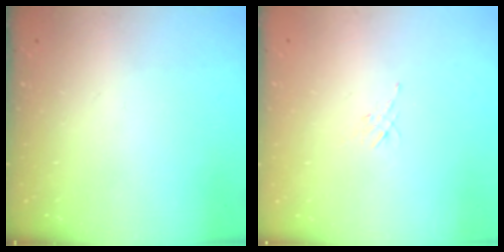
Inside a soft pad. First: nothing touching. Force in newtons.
{"total": 2.1, "press": 2.0, "slide": 0.5}